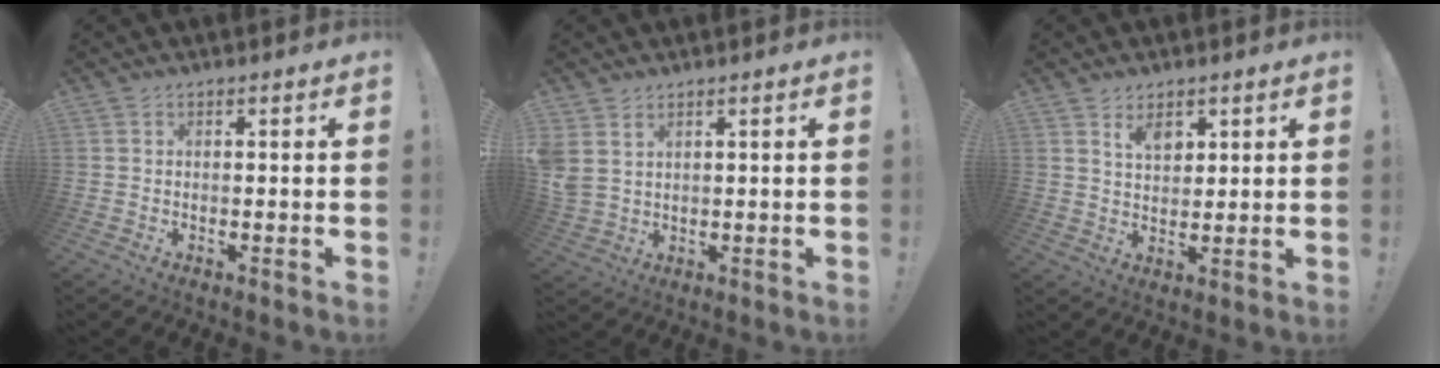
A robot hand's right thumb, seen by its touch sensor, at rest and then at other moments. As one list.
[{"total": 4.6, "force": [2.3, 3.2, 2.4], "torque": [-0.050, -0.008, 0.047]}, {"total": 5.4, "force": [3.3, 3.0, 2.9], "torque": [-0.052, -0.013, 0.059]}]